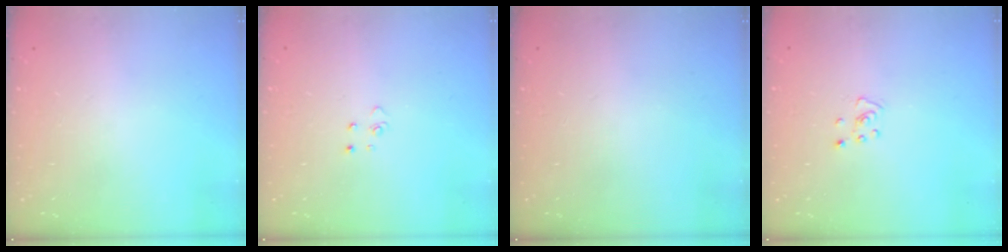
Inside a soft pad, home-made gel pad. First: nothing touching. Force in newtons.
{"total": 2.8, "press": 2.8, "slide": 0.3}
{"total": 0.0}
{"total": 3.2, "press": 3.2, "slide": 0.2}